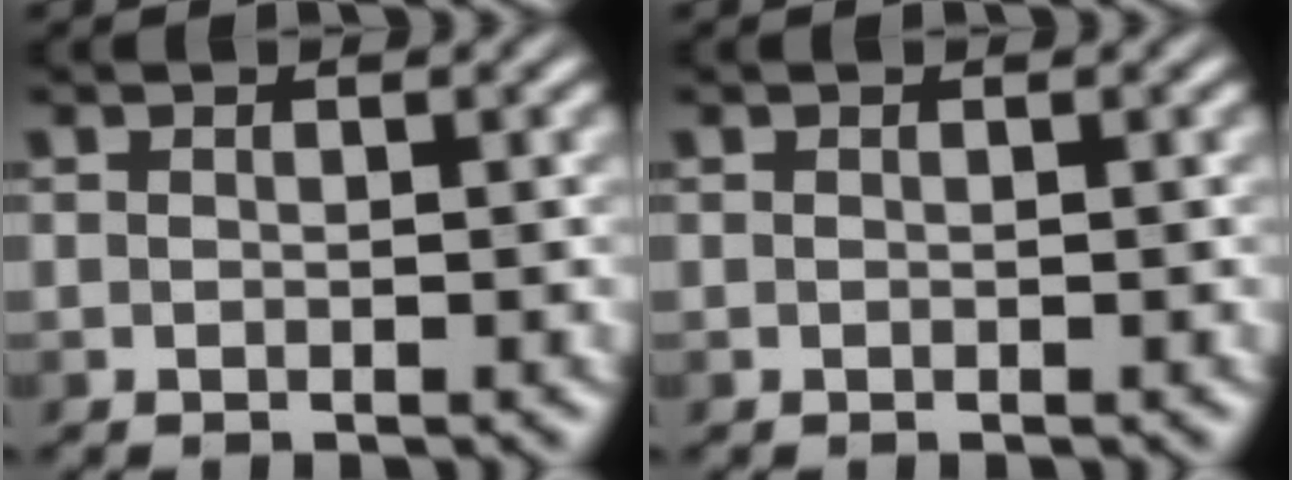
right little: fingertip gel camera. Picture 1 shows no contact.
{"total": 0.0}